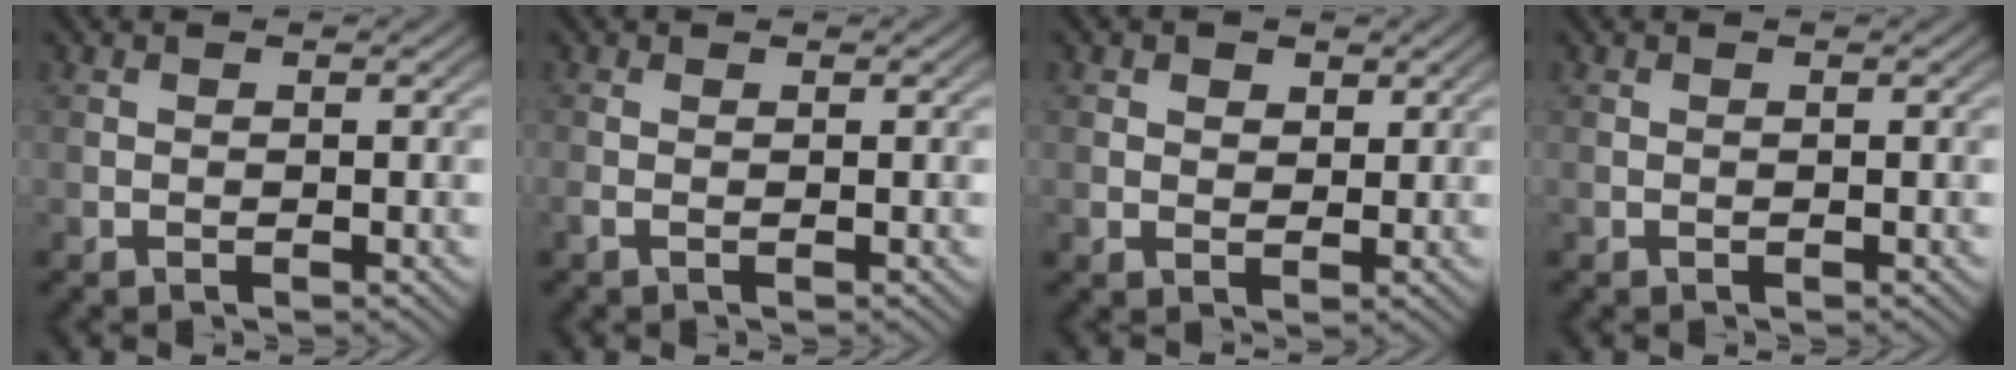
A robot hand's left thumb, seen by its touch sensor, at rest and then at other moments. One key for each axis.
{"total": 0.7, "fx": -0.1, "fy": 0.2, "fz": 0.7, "tx": -0.023, "ty": 0.002, "tz": -0.004}
{"total": 2.4, "fx": 1.2, "fy": 1.9, "fz": 1.0, "tx": -0.020, "ty": -0.003, "tz": 0.019}
{"total": 0.0}